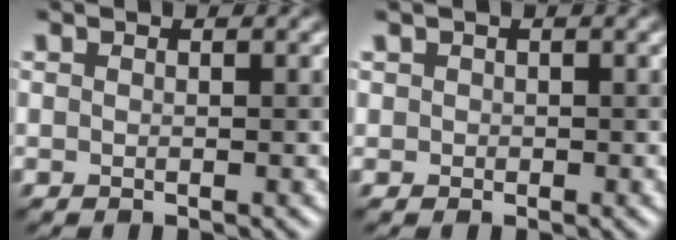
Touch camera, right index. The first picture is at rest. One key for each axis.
{"total": 0.7, "fx": 0.0, "fy": 0.1, "fz": -0.6, "tx": 0.013, "ty": 0.006, "tz": 0.007}